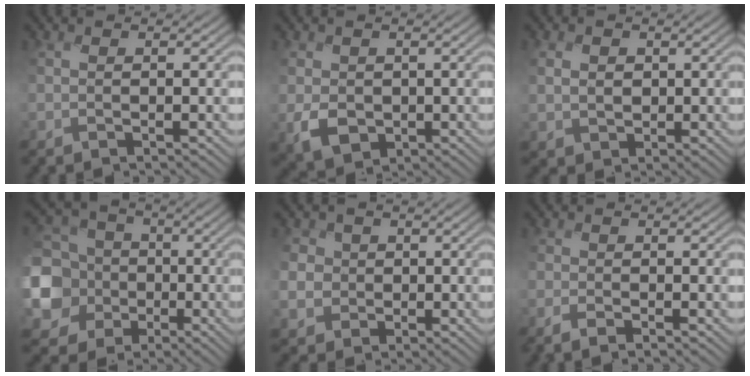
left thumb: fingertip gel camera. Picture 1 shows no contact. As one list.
[{"total": 3.5, "force": [-0.4, 3.2, 1.4], "torque": [-0.050, -0.015, -0.016]}, {"total": 2.7, "force": [0.1, 2.5, 0.8], "torque": [-0.035, -0.007, -0.001]}, {"total": 13.6, "force": [-2.9, 12.2, 5.2], "torque": [-0.202, -0.030, -0.087]}, {"total": 4.0, "force": [0.0, 4.0, 0.3], "torque": [-0.016, 0.001, -0.016]}, {"total": 1.3, "force": [-1.1, -0.5, -0.4], "torque": [0.011, 0.000, -0.028]}]